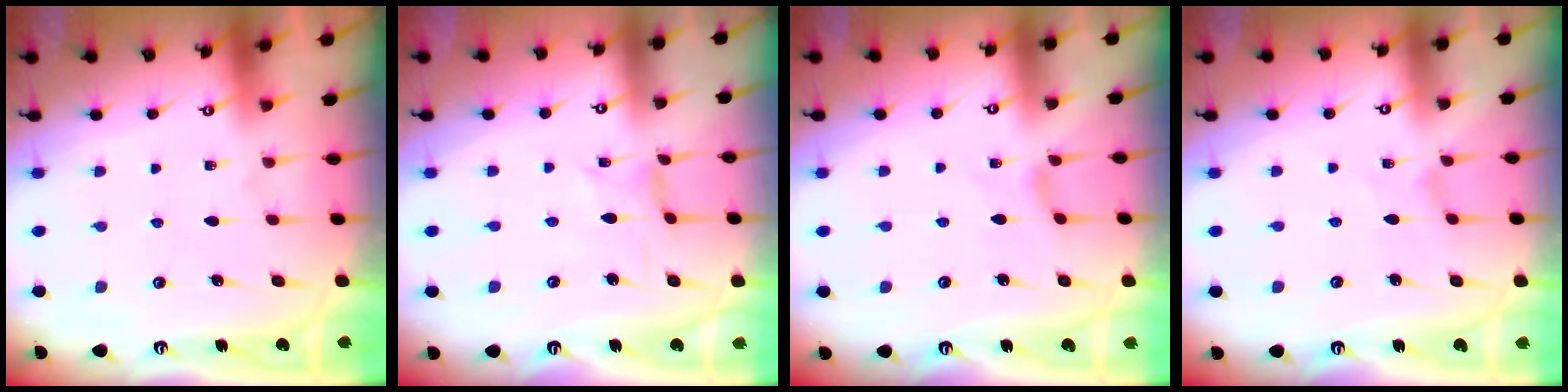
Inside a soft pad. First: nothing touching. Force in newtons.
{"total": 0.0}
{"total": 2.1, "press": 2.0, "slide": 0.5}
{"total": 0.0}